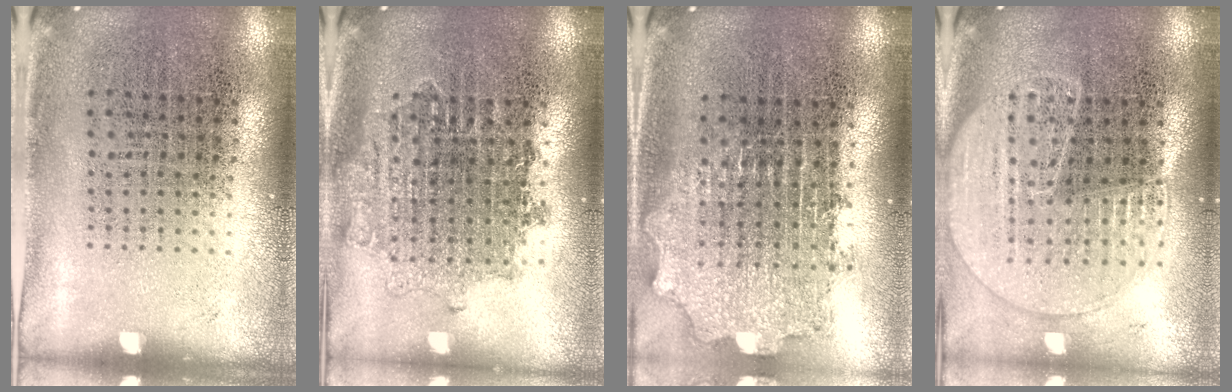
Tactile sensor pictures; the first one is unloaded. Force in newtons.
{"total": 1.6, "press": 1.3, "slide": 0.8}
{"total": 2.1, "press": 1.6, "slide": 1.3}
{"total": 1.7, "press": 1.6, "slide": 0.6}